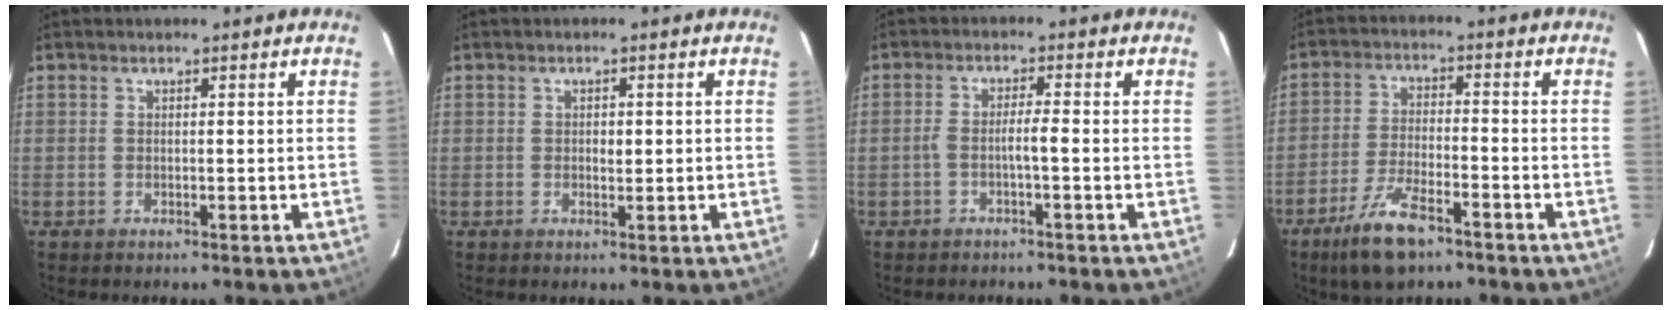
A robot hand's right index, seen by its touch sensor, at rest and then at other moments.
{"total": 1.4, "force": [0.0, 0.7, 1.2], "torque": [-0.020, 0.000, 0.002]}
{"total": 2.6, "force": [-1.0, 0.1, 2.4], "torque": [-0.044, 0.010, -0.018]}
{"total": 8.8, "force": [-6.0, 2.3, 5.9], "torque": [-0.123, -0.012, -0.108]}